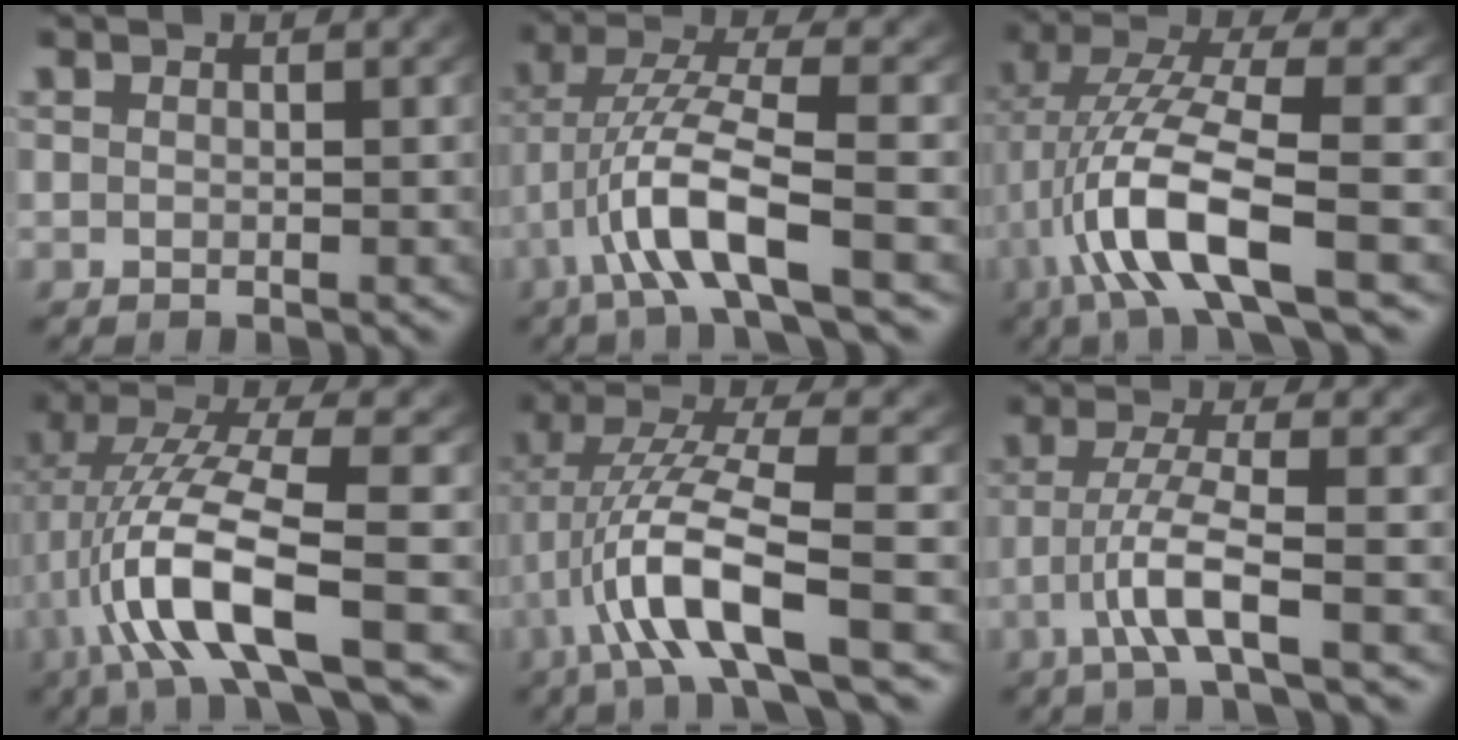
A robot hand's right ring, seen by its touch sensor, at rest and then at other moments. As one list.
[{"total": 5.8, "force": [-1.4, 1.6, 5.4], "torque": [-0.128, -0.017, -0.015]}, {"total": 8.5, "force": [-1.7, 3.4, 7.6], "torque": [-0.173, -0.025, -0.018]}, {"total": 9.4, "force": [-1.7, 3.9, 8.4], "torque": [-0.181, -0.023, -0.018]}, {"total": 7.2, "force": [-1.5, 2.6, 6.6], "torque": [-0.152, -0.018, -0.018]}, {"total": 4.3, "force": [-2.0, 0.4, 3.7], "torque": [-0.088, -0.017, -0.028]}]